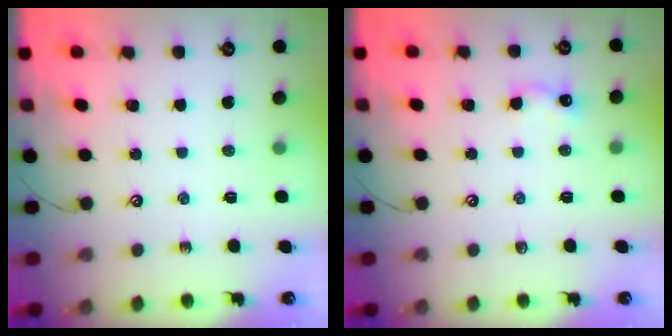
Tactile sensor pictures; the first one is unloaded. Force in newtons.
{"total": 4.7, "press": 4.6, "slide": 0.8}